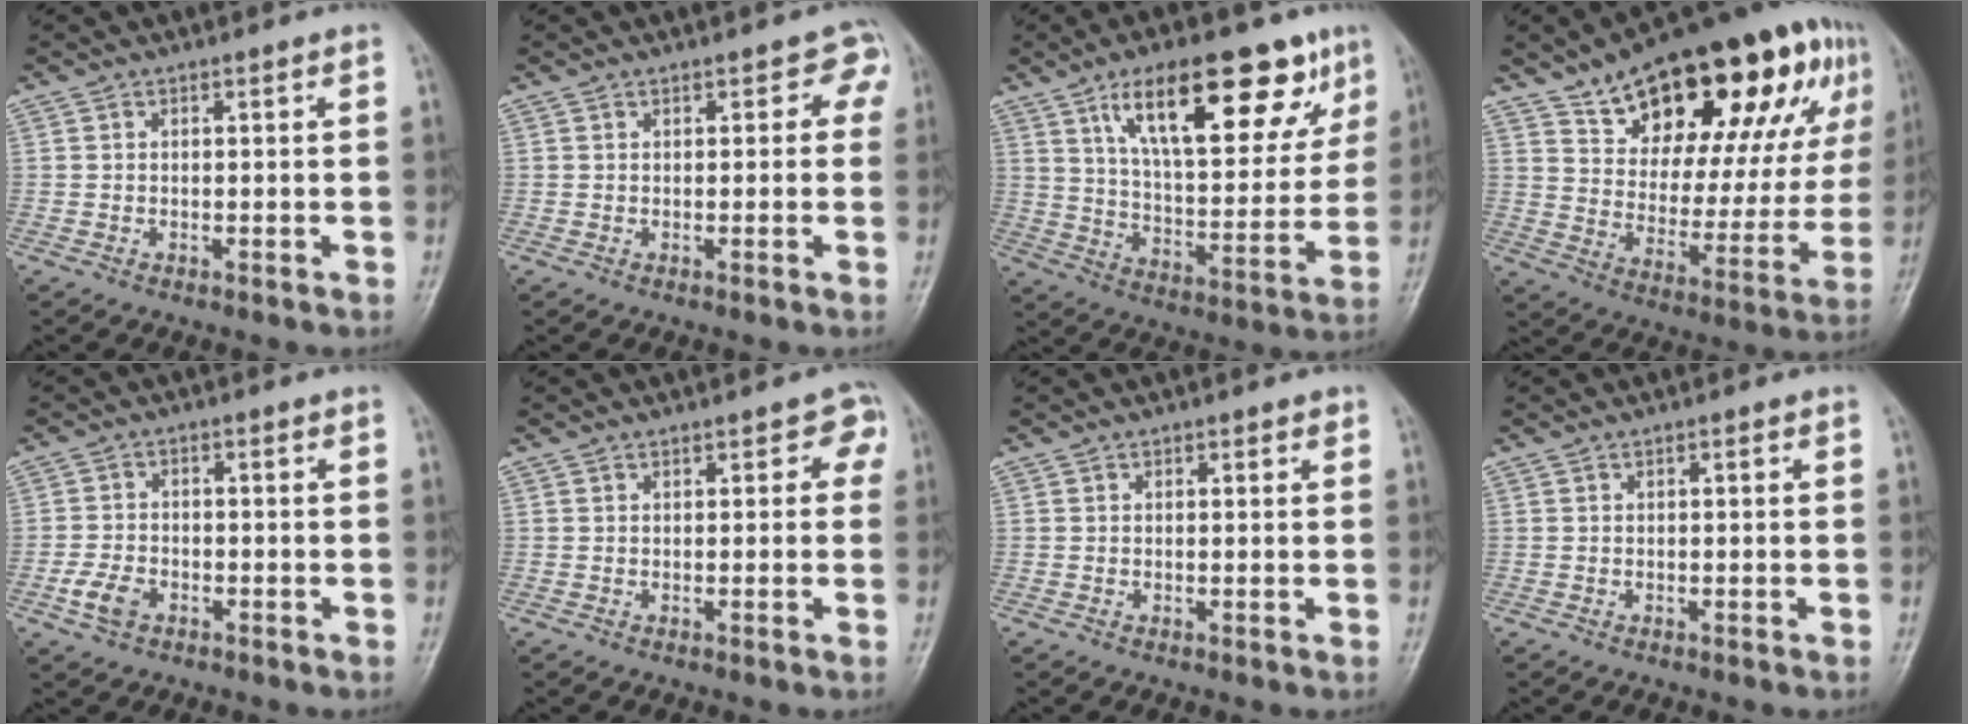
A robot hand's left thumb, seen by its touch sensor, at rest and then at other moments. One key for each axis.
{"total": 2.7, "fx": 1.3, "fy": 1.9, "fz": 1.3, "tx": 0.018, "ty": 0.003, "tz": 0.005}
{"total": 23.0, "fx": 12.1, "fy": 9.1, "fz": 17.2, "tx": -0.217, "ty": -0.033, "tz": 0.197}
{"total": 29.5, "fx": 16.1, "fy": 12.8, "fz": 21.2, "tx": -0.274, "ty": -0.017, "tz": 0.244}
{"total": 4.4, "fx": -2.1, "fy": 2.9, "fz": 2.6, "tx": -0.050, "ty": 0.009, "tz": -0.042}
{"total": 2.7, "fx": 1.3, "fy": 1.8, "fz": 1.6, "tx": 0.009, "ty": 0.002, "tz": 0.008}
{"total": 1.1, "fx": 0.6, "fy": 0.6, "fz": 0.6, "tx": -0.001, "ty": -0.001, "tz": 0.004}
{"total": 0.6, "fx": 0.2, "fy": 0.2, "fz": 0.5, "tx": -0.006, "ty": 0.002, "tz": 0.001}